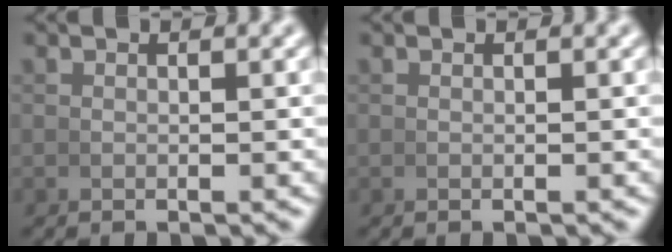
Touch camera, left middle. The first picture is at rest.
{"total": 0.0}